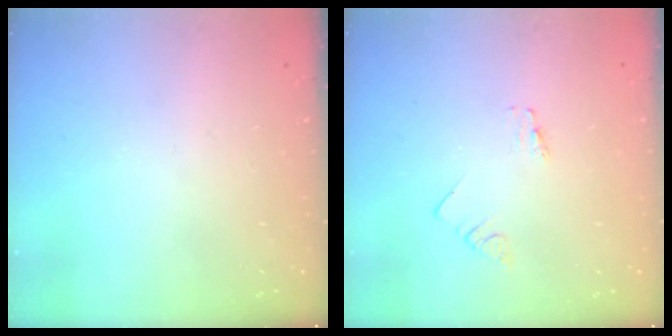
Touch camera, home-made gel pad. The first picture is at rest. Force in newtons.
{"total": 0.0}